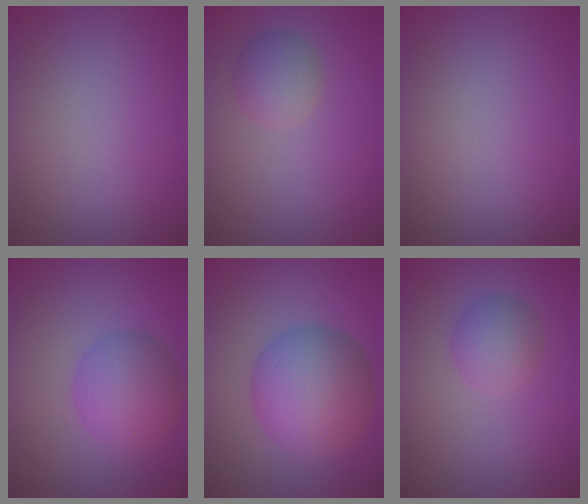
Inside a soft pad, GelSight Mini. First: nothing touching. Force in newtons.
{"total": 2.4, "press": 2.4, "slide": 0.0}
{"total": 0.0}
{"total": 5.1, "press": 5.1, "slide": 0.2}
{"total": 8.0, "press": 8.0, "slide": 0.2}
{"total": 2.6, "press": 2.6, "slide": 0.1}